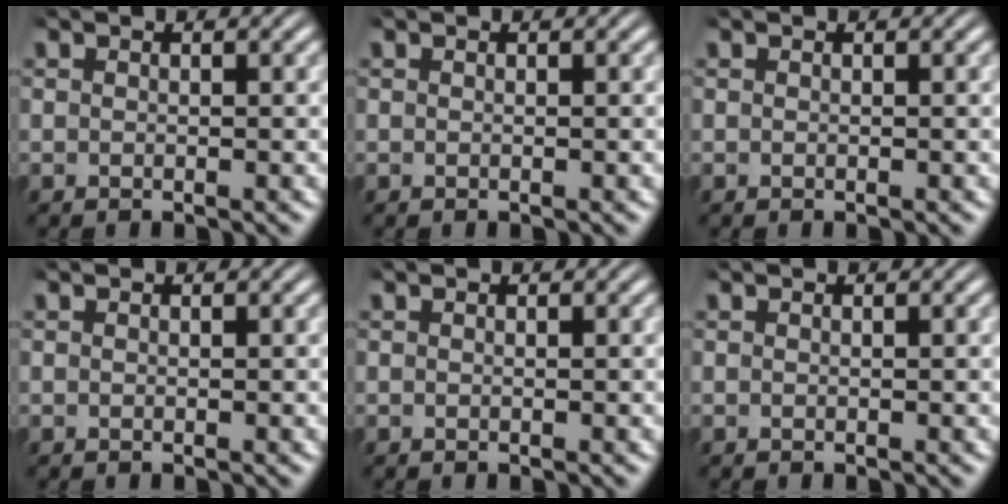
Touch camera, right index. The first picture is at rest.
{"total": 0.0}
{"total": 0.0}
{"total": 0.0}
{"total": 0.0}
{"total": 0.0}